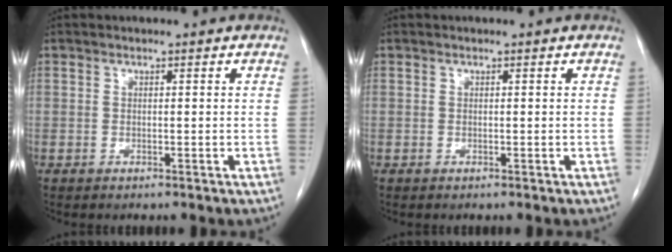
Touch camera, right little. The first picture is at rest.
{"total": 0.0}